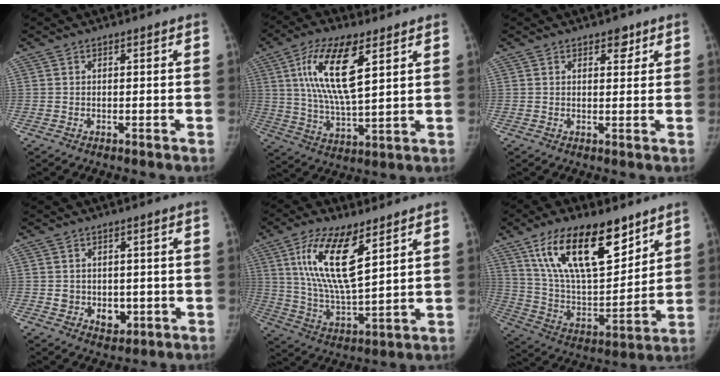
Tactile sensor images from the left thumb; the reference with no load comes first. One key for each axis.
{"total": 15.5, "fx": 6.0, "fy": 5.4, "fz": 13.2, "tx": -0.246, "ty": -0.021, "tz": 0.112}
{"total": 2.7, "fx": 1.6, "fy": 1.5, "fz": 1.5, "tx": -0.006, "ty": -0.008, "tz": 0.023}
{"total": 5.1, "fx": -0.6, "fy": 4.2, "fz": 2.9, "tx": -0.017, "ty": -0.001, "tz": 0.004}
{"total": 16.0, "fx": 7.5, "fy": 5.5, "fz": 13.0, "tx": -0.240, "ty": -0.036, "tz": 0.147}
{"total": 23.3, "fx": 13.5, "fy": 10.2, "fz": 16.0, "tx": -0.241, "ty": -0.050, "tz": 0.251}